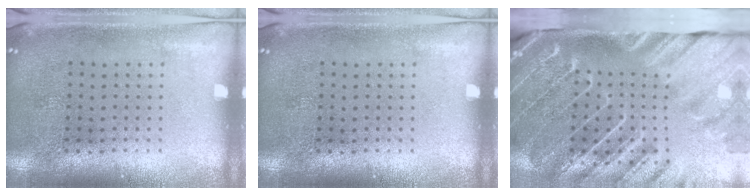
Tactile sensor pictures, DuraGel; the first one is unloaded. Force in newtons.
{"total": 0.0}
{"total": 4.4, "press": 3.4, "slide": 2.8}